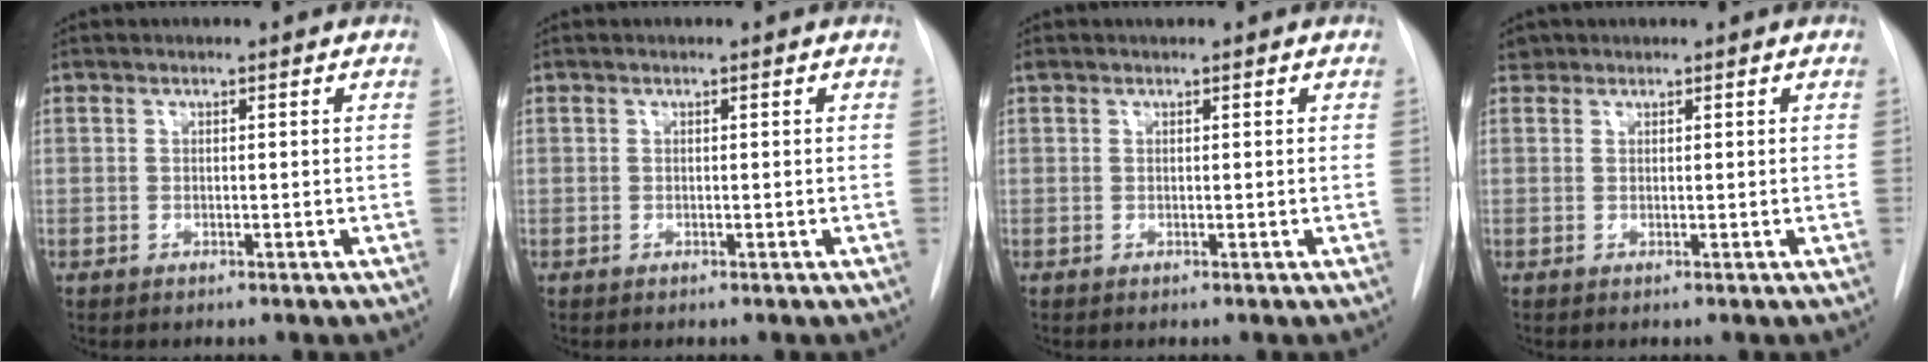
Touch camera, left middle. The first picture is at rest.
{"total": 0.0}
{"total": 1.0, "force": [0.8, 0.3, 0.4], "torque": [-0.016, 0.021, 0.016]}
{"total": 1.0, "force": [0.8, 0.6, -0.1], "torque": [0.003, 0.010, 0.012]}